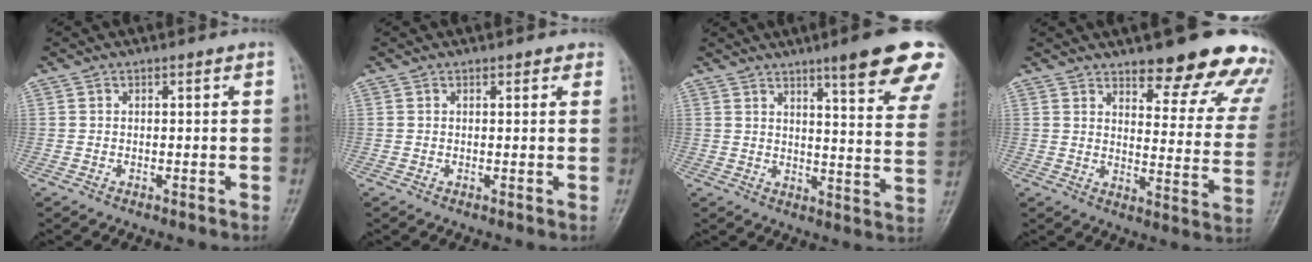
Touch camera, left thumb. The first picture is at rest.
{"total": 1.5, "force": [1.1, 0.8, 0.6], "torque": [0.006, -0.002, 0.006]}
{"total": 18.1, "force": [11.9, 2.3, 13.5], "torque": [-0.146, -0.051, 0.144]}
{"total": 20.0, "force": [16.0, 5.7, 10.6], "torque": [-0.082, -0.094, 0.187]}